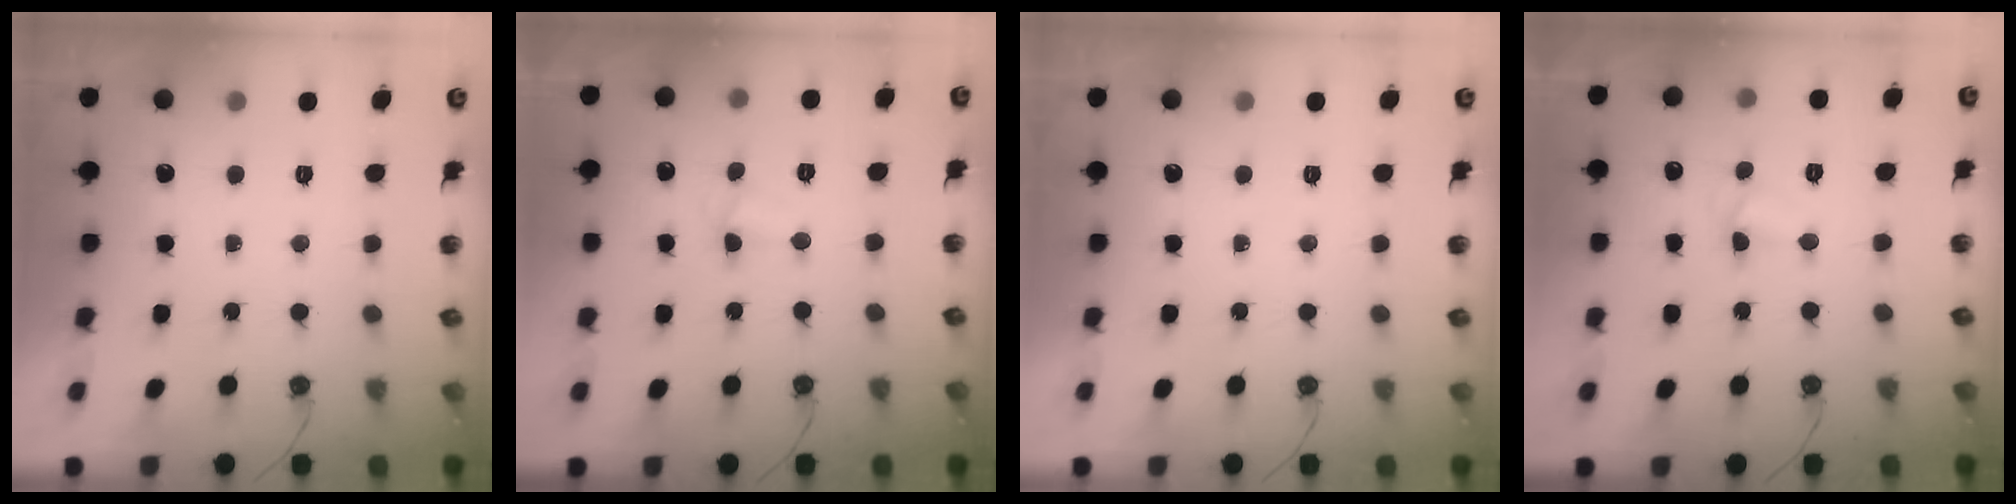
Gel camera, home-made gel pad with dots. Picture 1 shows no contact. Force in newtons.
{"total": 2.9, "press": 2.8, "slide": 0.7}
{"total": 0.0}
{"total": 3.9, "press": 3.9, "slide": 0.4}